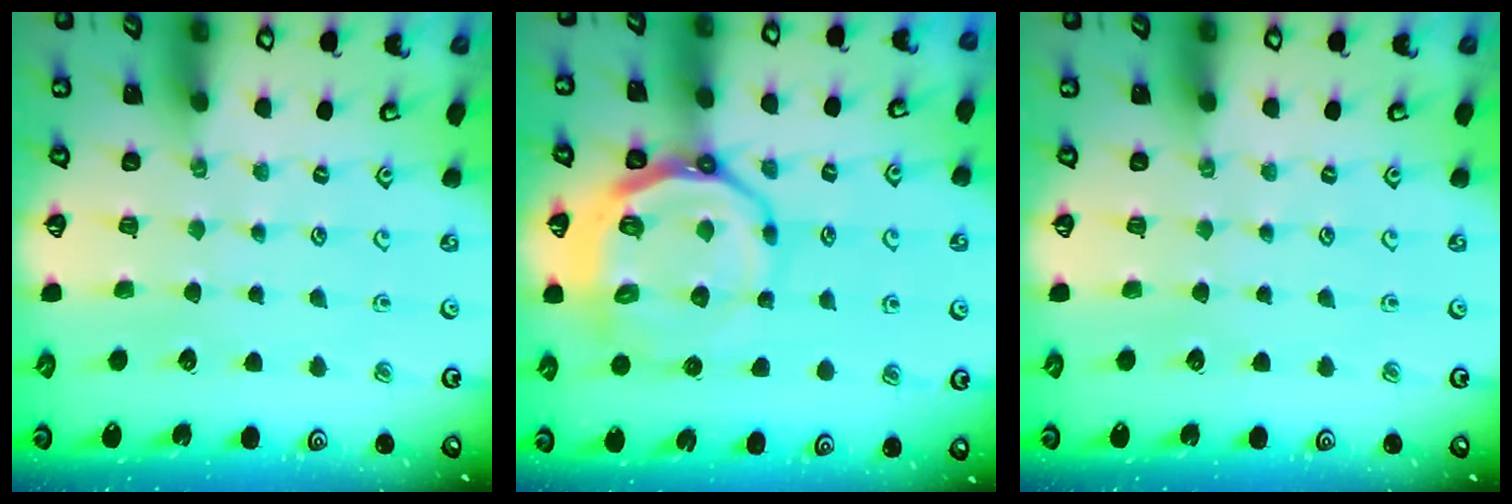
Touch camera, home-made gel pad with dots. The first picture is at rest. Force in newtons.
{"total": 14.4, "press": 14.0, "slide": 3.4}
{"total": 0.0}